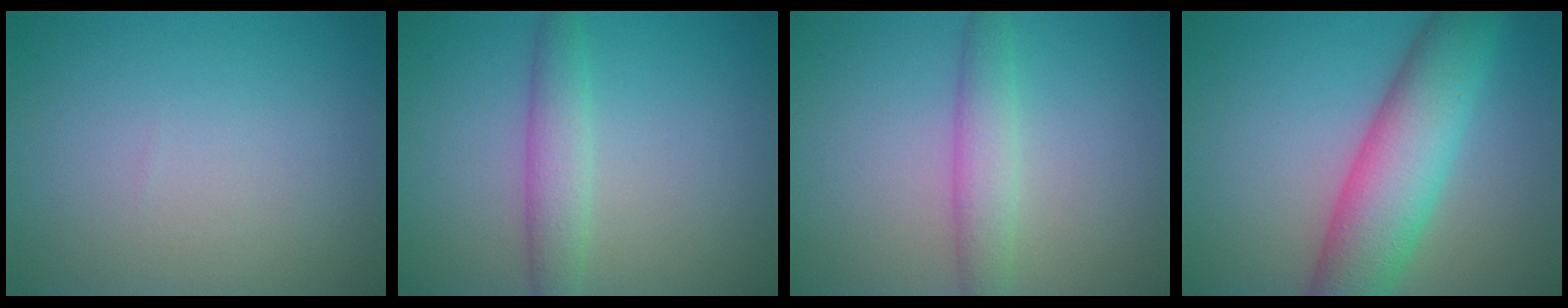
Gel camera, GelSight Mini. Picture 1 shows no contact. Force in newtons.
{"total": 2.4, "press": 2.4, "slide": 0.2}
{"total": 2.9, "press": 2.9, "slide": 0.1}
{"total": 8.5, "press": 8.5, "slide": 0.1}